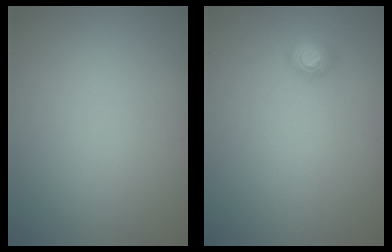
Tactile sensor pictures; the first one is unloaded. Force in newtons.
{"total": 1.6, "press": 1.2, "slide": 1.0}